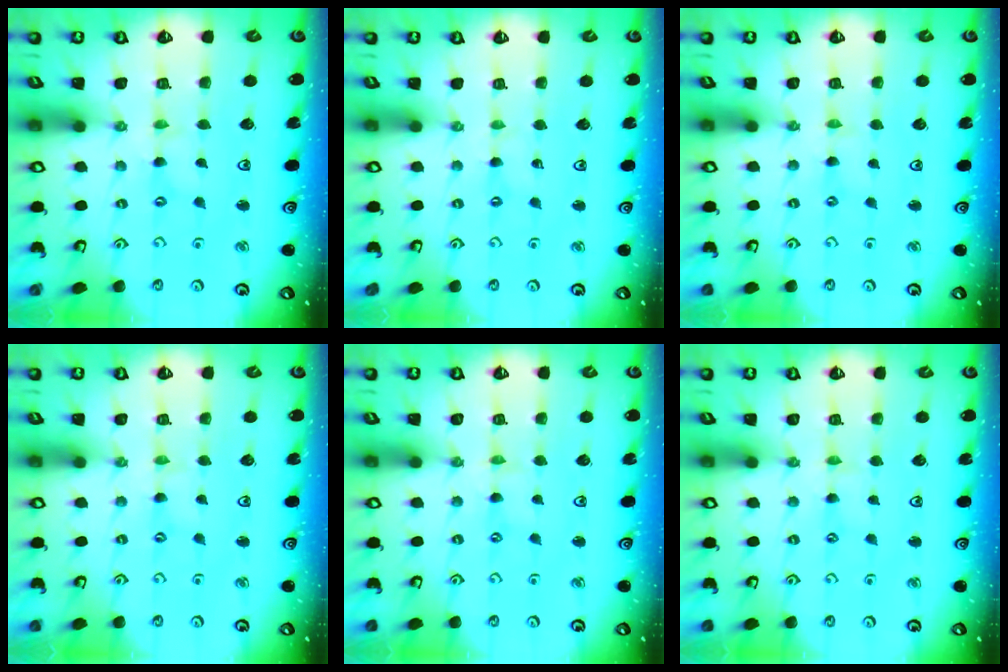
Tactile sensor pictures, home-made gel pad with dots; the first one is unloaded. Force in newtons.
{"total": 0.0}
{"total": 0.0}
{"total": 0.0}
{"total": 0.0}
{"total": 1.9, "press": 1.8, "slide": 0.3}